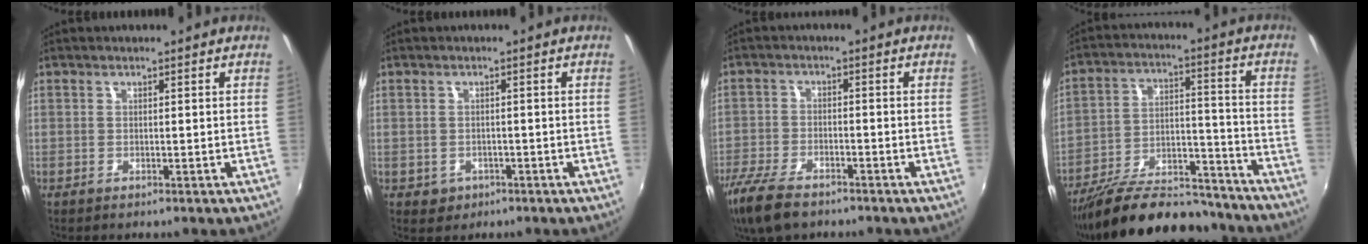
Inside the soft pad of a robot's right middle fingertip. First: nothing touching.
{"total": 2.7, "force": [-0.9, 2.3, 0.8], "torque": [-0.022, -0.001, -0.007]}
{"total": 10.4, "force": [-7.8, 3.8, 5.7], "torque": [-0.148, -0.032, -0.149]}
{"total": 23.7, "force": [-19.8, 7.3, 10.7], "torque": [-0.194, 0.004, -0.285]}